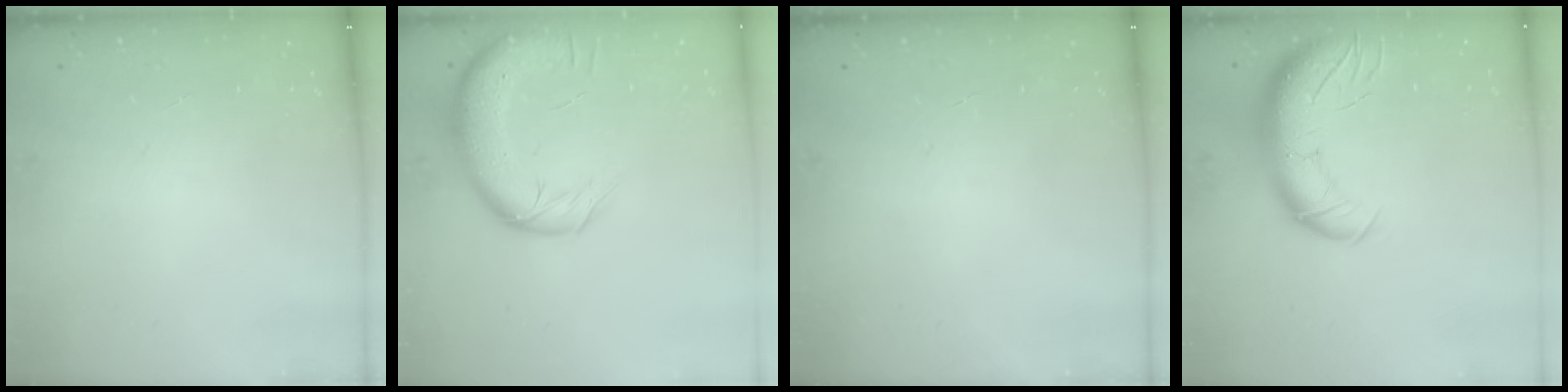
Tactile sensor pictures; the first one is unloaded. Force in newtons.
{"total": 13.9, "press": 13.4, "slide": 3.7}
{"total": 0.0}
{"total": 15.2, "press": 14.7, "slide": 3.6}